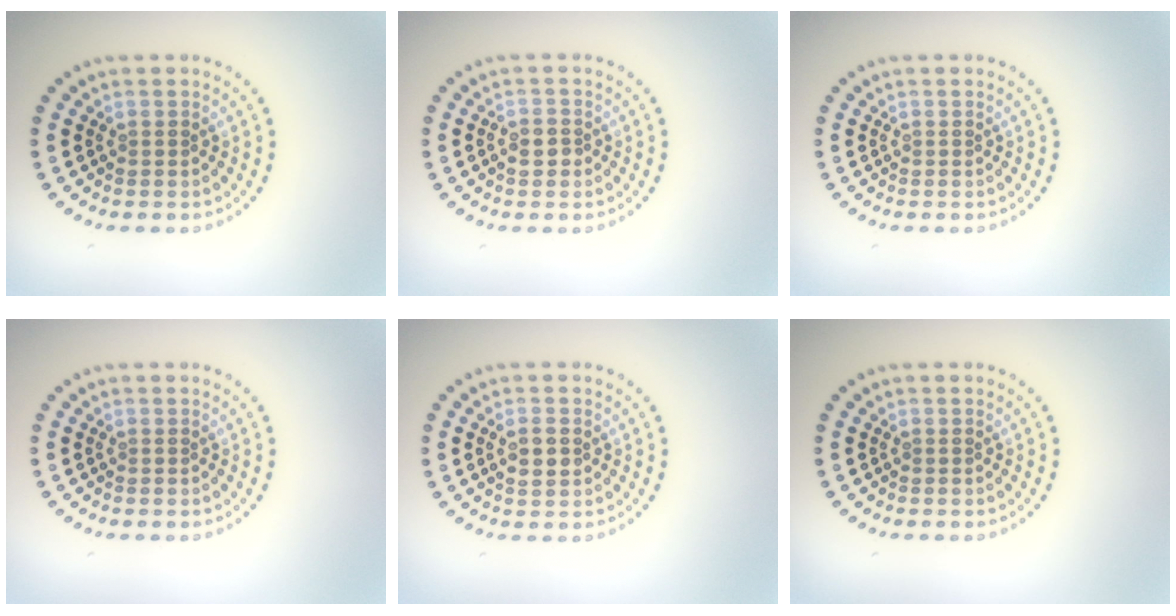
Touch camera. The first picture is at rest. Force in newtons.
{"total": 1.2, "press": 1.2, "slide": 0.2}
{"total": 0.0}
{"total": 0.0}
{"total": 1.9, "press": 1.9, "slide": 0.4}
{"total": 0.0}